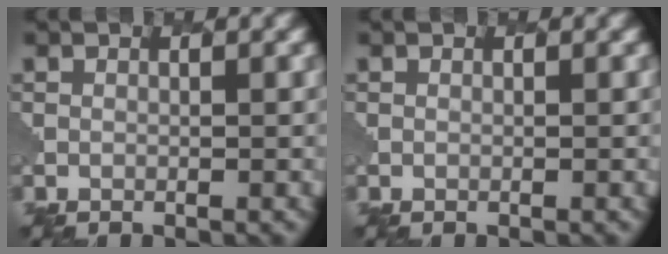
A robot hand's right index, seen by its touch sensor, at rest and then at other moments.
{"total": 0.0}